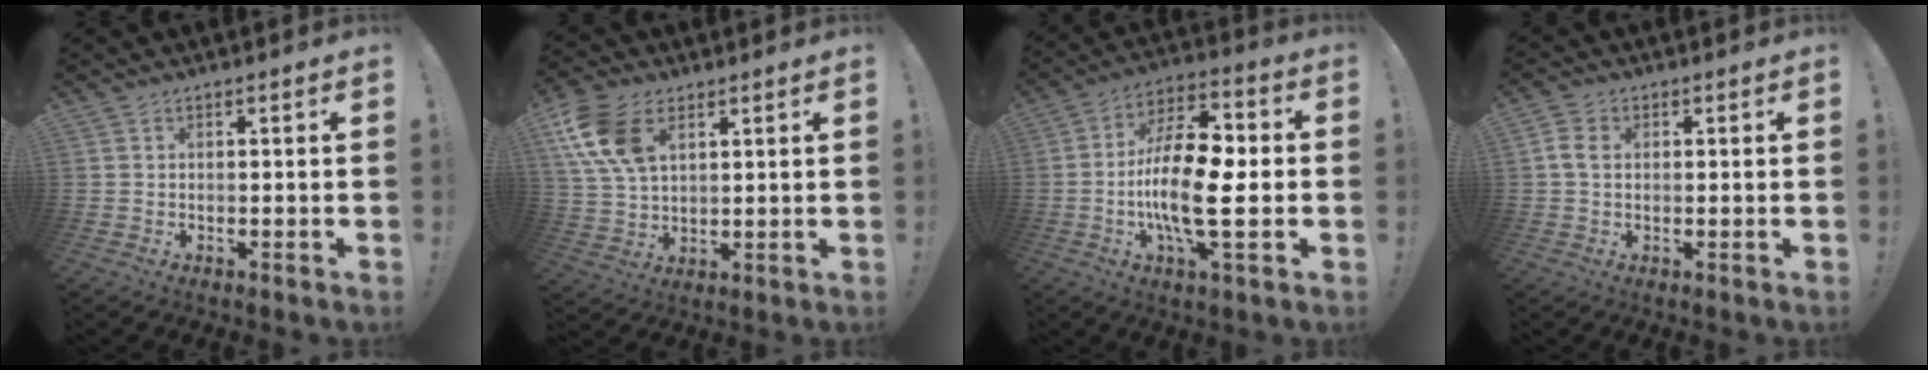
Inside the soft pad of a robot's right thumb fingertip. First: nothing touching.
{"total": 14.2, "force": [5.9, 9.1, 9.2], "torque": [-0.193, -0.011, 0.113]}
{"total": 19.1, "force": [-3.3, 7.4, 17.3], "torque": [-0.320, 0.003, -0.058]}
{"total": 4.1, "force": [0.5, 2.9, 2.9], "torque": [-0.064, 0.010, 0.012]}